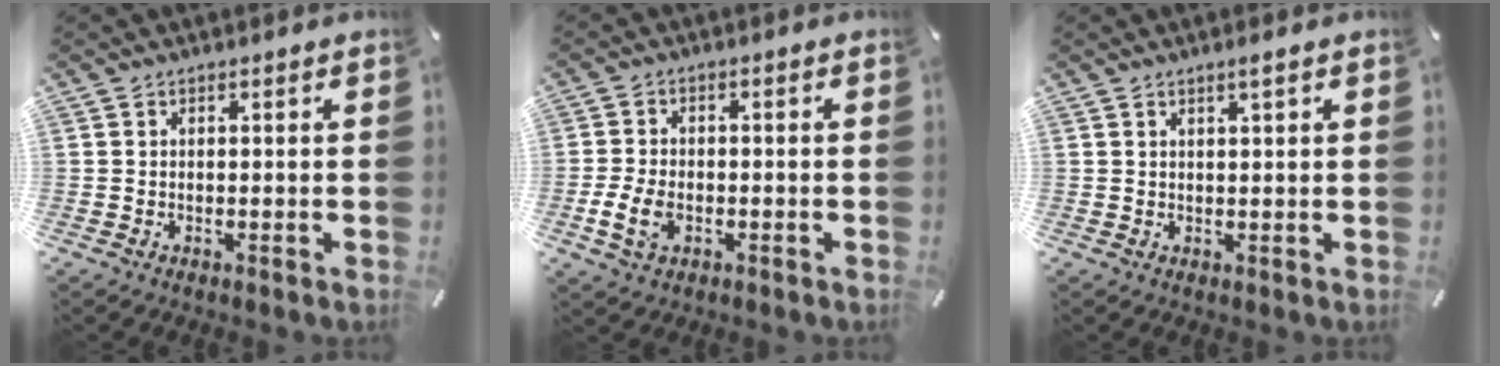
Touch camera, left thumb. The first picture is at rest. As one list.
[{"total": 5.9, "force": [-1.9, 3.8, 4.0], "torque": [-0.098, 0.001, -0.038]}, {"total": 1.9, "force": [1.1, 0.2, 1.5], "torque": [-0.030, 0.000, 0.018]}]